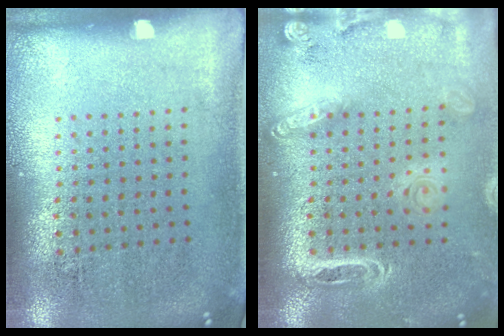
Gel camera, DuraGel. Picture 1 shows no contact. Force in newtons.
{"total": 1.9, "press": 1.6, "slide": 1.0}